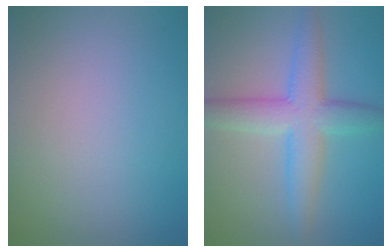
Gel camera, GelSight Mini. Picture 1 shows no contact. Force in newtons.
{"total": 5.8, "press": 5.8, "slide": 0.1}